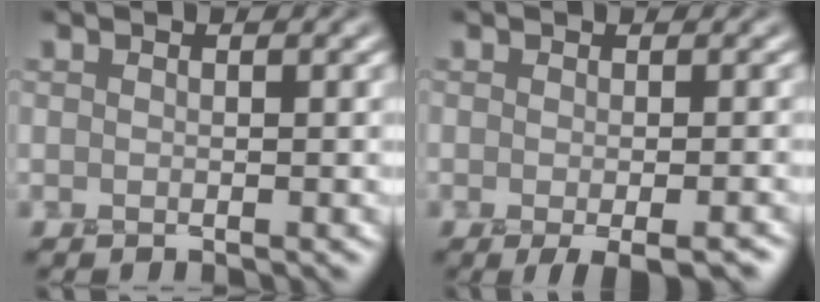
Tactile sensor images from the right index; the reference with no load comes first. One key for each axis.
{"total": 2.8, "fx": -1.5, "fy": 0.6, "fz": 2.3, "tx": -0.033, "ty": -0.009, "tz": -0.020}